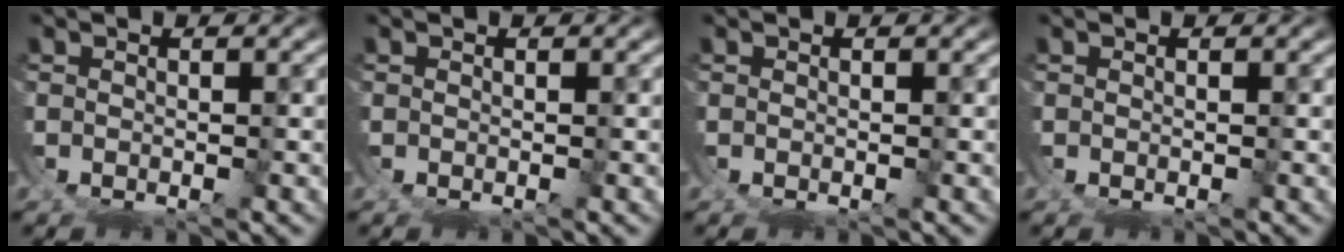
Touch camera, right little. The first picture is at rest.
{"total": 0.0}
{"total": 0.0}
{"total": 0.0}